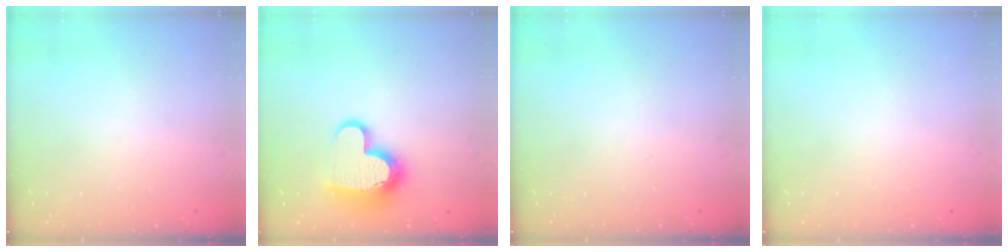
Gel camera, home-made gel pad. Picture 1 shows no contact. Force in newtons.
{"total": 14.6, "press": 14.5, "slide": 1.2}
{"total": 0.0}
{"total": 0.0}